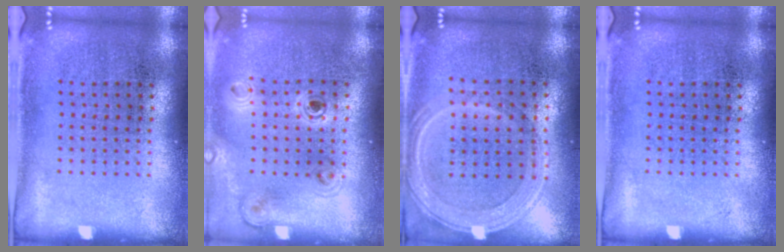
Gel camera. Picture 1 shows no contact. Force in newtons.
{"total": 1.1, "press": 1.0, "slide": 0.3}
{"total": 1.2, "press": 1.2, "slide": 0.3}
{"total": 0.0}